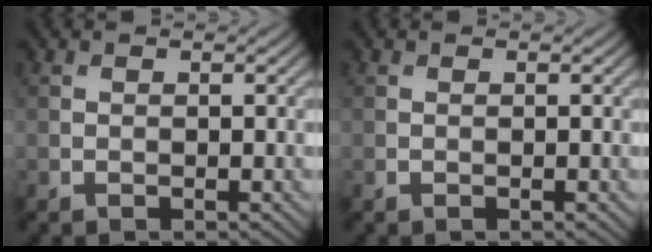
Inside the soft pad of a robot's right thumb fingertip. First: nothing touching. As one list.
[{"total": 0.0}]